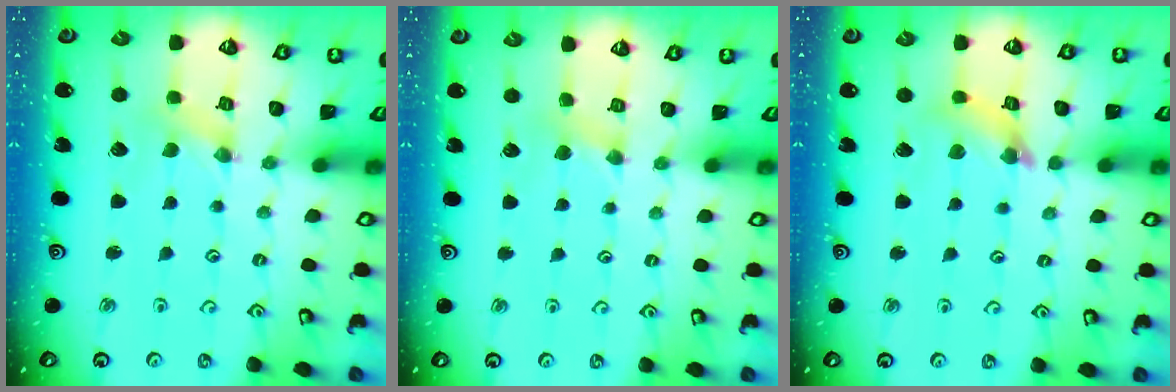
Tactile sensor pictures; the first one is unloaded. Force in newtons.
{"total": 2.5, "press": 2.5, "slide": 0.5}
{"total": 7.5, "press": 7.5, "slide": 0.7}